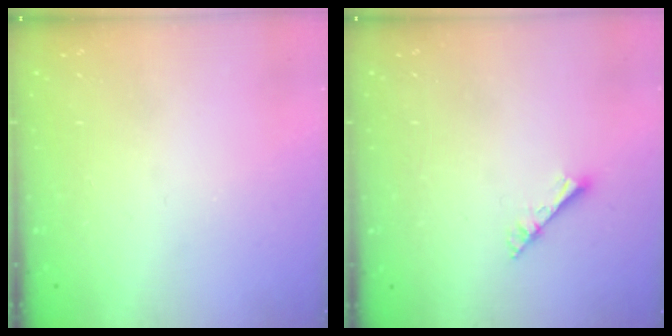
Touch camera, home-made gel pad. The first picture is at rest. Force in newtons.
{"total": 3.4, "press": 3.4, "slide": 0.3}